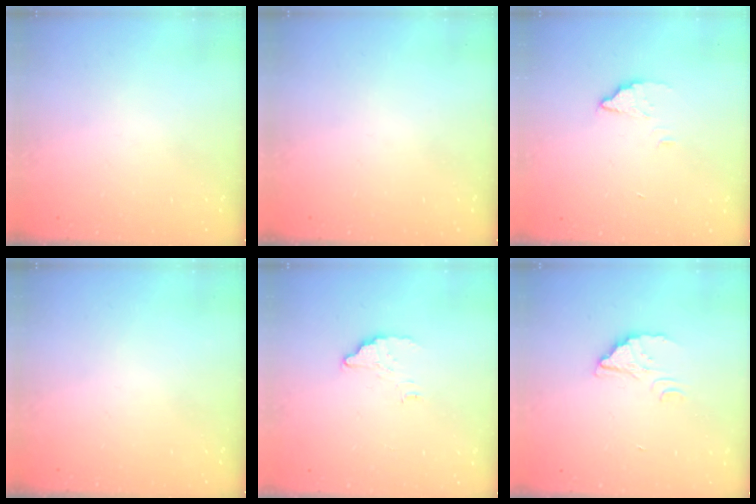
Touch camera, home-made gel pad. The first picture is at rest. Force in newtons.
{"total": 0.0}
{"total": 2.6, "press": 2.6, "slide": 0.2}
{"total": 0.0}
{"total": 3.4, "press": 3.4, "slide": 0.2}
{"total": 2.2, "press": 2.2, "slide": 0.2}